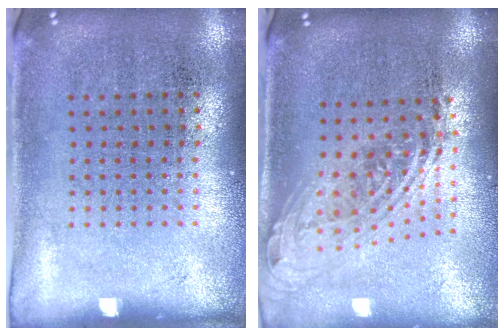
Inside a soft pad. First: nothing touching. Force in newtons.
{"total": 2.1, "press": 1.5, "slide": 1.4}